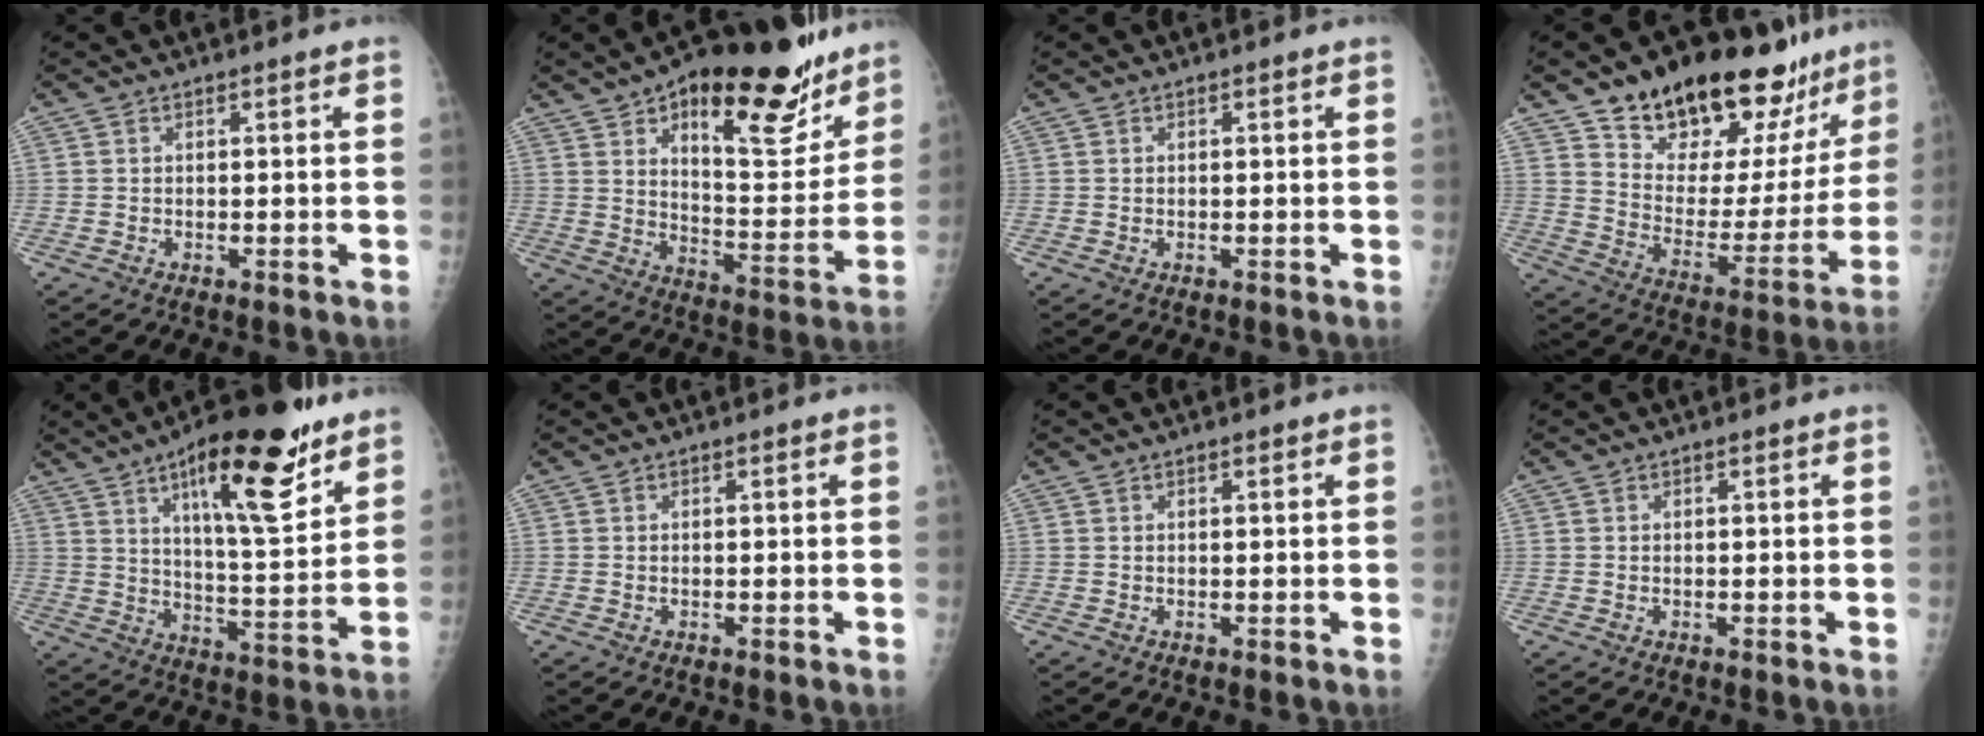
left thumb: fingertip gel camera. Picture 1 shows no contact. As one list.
[{"total": 24.9, "force": [15.2, 9.8, 17.0], "torque": [-0.194, -0.062, 0.227]}, {"total": 0.0}, {"total": 26.0, "force": [19.9, 11.6, 12.1], "torque": [-0.135, -0.097, 0.296]}, {"total": 20.8, "force": [11.9, 6.0, 15.9], "torque": [-0.215, -0.059, 0.188]}, {"total": 0.0}, {"total": 0.5, "force": [0.3, 0.2, 0.4], "torque": [-0.009, -0.001, 0.004]}, {"total": 0.0}]